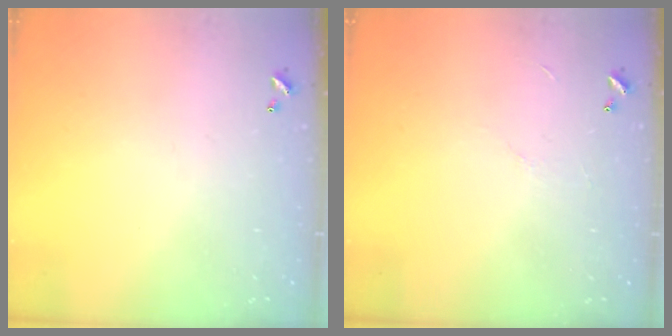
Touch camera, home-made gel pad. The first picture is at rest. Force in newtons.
{"total": 4.5, "press": 4.5, "slide": 0.5}